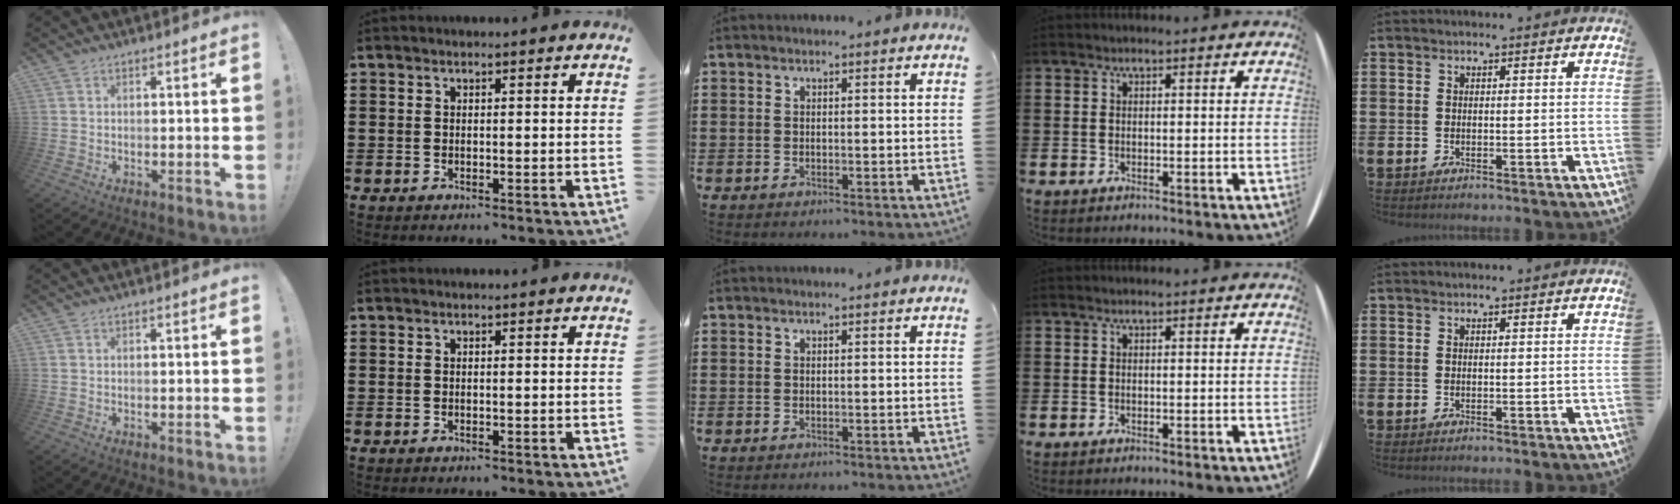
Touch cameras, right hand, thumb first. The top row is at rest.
{}